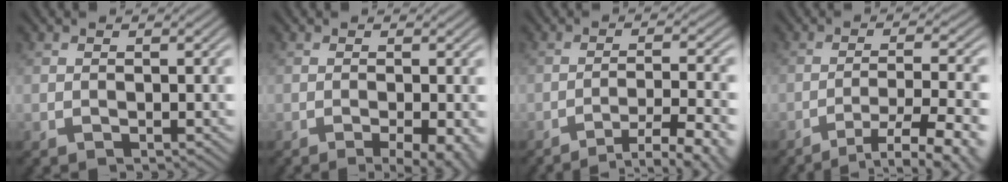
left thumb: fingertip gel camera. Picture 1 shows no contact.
{"total": 3.8, "force": [-1.7, 0.6, 3.4], "torque": [-0.052, 0.003, -0.023]}
{"total": 9.6, "force": [-7.2, 1.5, 6.2], "torque": [-0.100, 0.007, -0.088]}
{"total": 10.4, "force": [-7.4, 1.7, 7.1], "torque": [-0.116, 0.005, -0.093]}